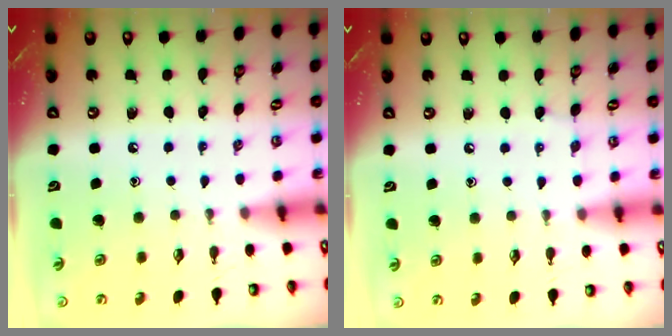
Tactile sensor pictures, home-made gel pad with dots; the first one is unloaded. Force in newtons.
{"total": 4.8, "press": 4.8, "slide": 0.5}